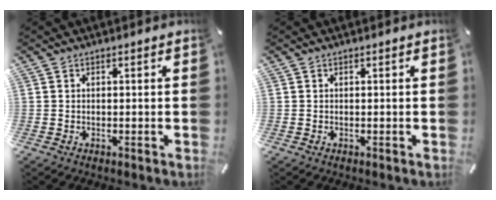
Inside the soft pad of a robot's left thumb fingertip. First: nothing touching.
{"total": 0.0}